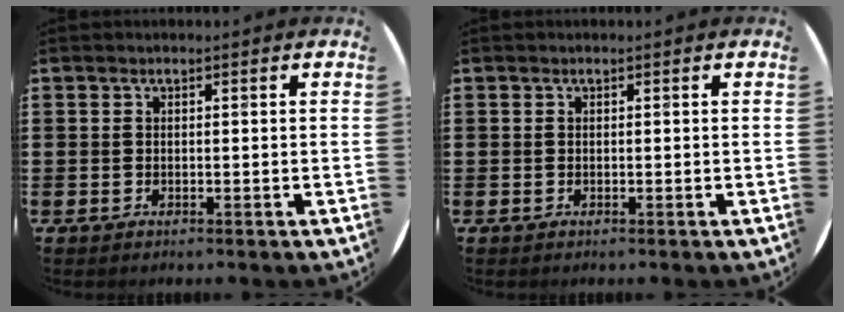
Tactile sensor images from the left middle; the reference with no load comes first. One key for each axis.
{"total": 0.0}